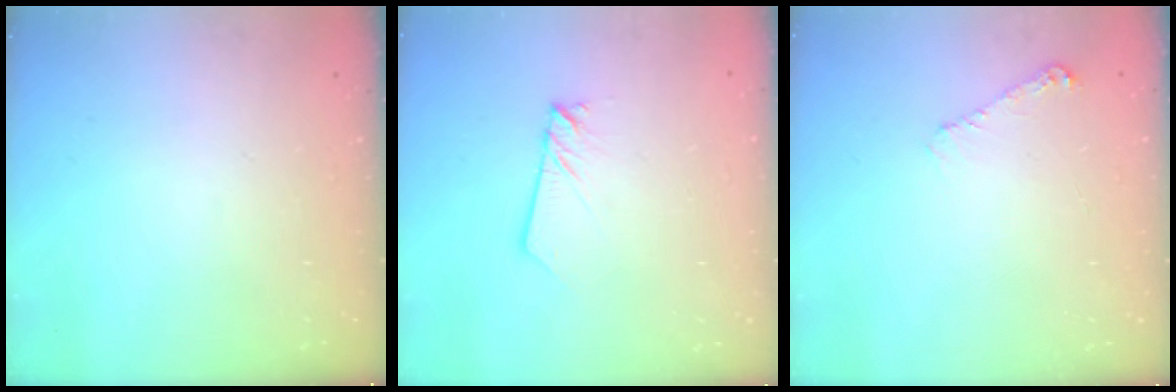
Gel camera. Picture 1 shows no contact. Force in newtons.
{"total": 1.9, "press": 1.9, "slide": 0.2}
{"total": 5.3, "press": 5.2, "slide": 0.8}